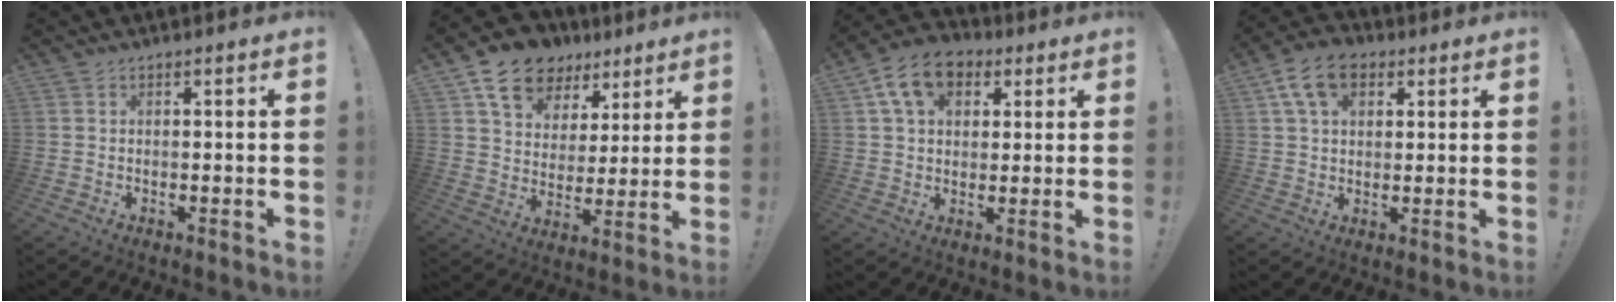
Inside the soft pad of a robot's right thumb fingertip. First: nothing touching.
{"total": 14.2, "force": [9.1, 9.4, 5.6], "torque": [-0.093, -0.051, 0.170]}
{"total": 12.0, "force": [5.0, 8.3, 7.0], "torque": [-0.118, -0.003, 0.096]}
{"total": 10.6, "force": [4.5, 6.7, 6.9], "torque": [-0.124, 0.007, 0.088]}